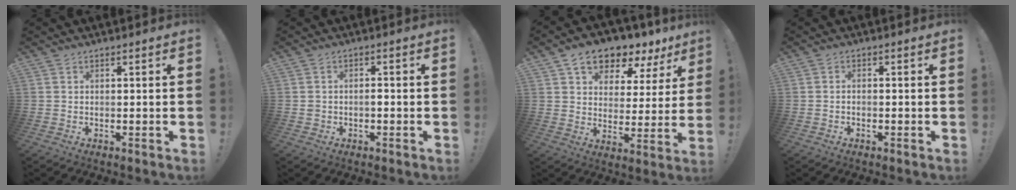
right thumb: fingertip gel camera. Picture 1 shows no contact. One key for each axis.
{"total": 1.7, "fx": -0.8, "fy": 1.2, "fz": 0.9, "tx": -0.017, "ty": 0.007, "tz": -0.015}
{"total": 10.5, "fx": 7.7, "fy": 5.6, "fz": 4.5, "tx": -0.074, "ty": -0.057, "tz": 0.139}
{"total": 0.9, "fx": -0.7, "fy": 0.3, "fz": 0.5, "tx": -0.008, "ty": 0.003, "tz": -0.013}